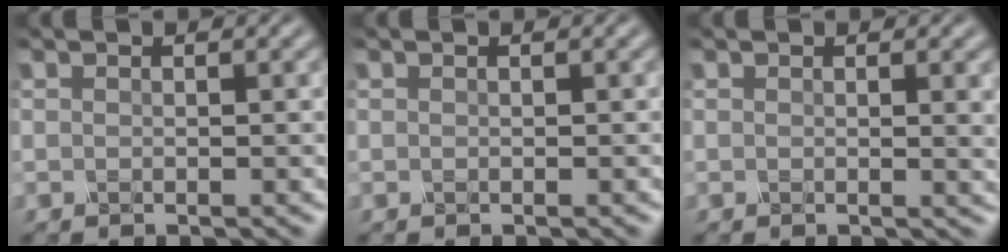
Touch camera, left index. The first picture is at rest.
{"total": 0.0}
{"total": 1.4, "force": [0.5, 0.2, 1.3], "torque": [-0.018, -0.007, 0.009]}